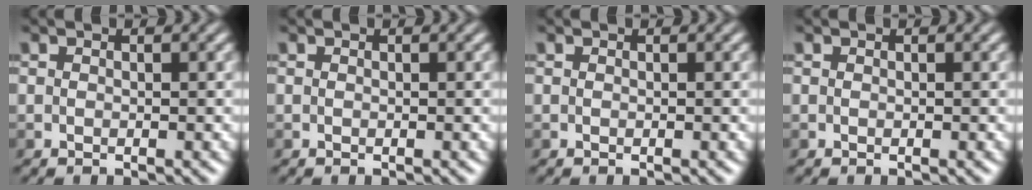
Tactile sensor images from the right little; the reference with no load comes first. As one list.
[{"total": 0.0}, {"total": 0.0}, {"total": 0.0}]